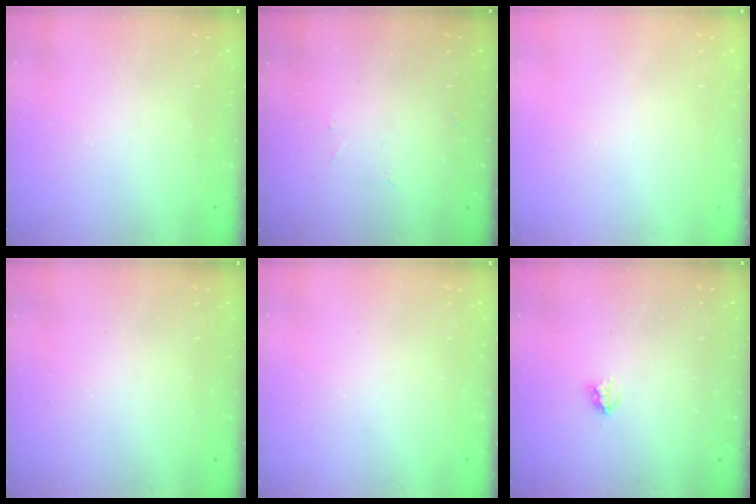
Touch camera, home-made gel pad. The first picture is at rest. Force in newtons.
{"total": 2.9, "press": 2.8, "slide": 0.8}
{"total": 0.0}
{"total": 0.0}
{"total": 0.0}
{"total": 2.9, "press": 2.8, "slide": 0.4}